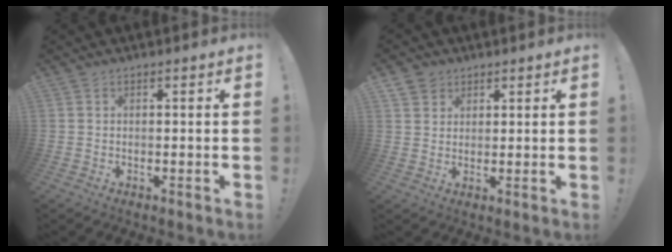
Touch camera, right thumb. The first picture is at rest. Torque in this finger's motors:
{"motor_torque": [-0.17, 0.17, 0.14, 0.14, 0.00]}